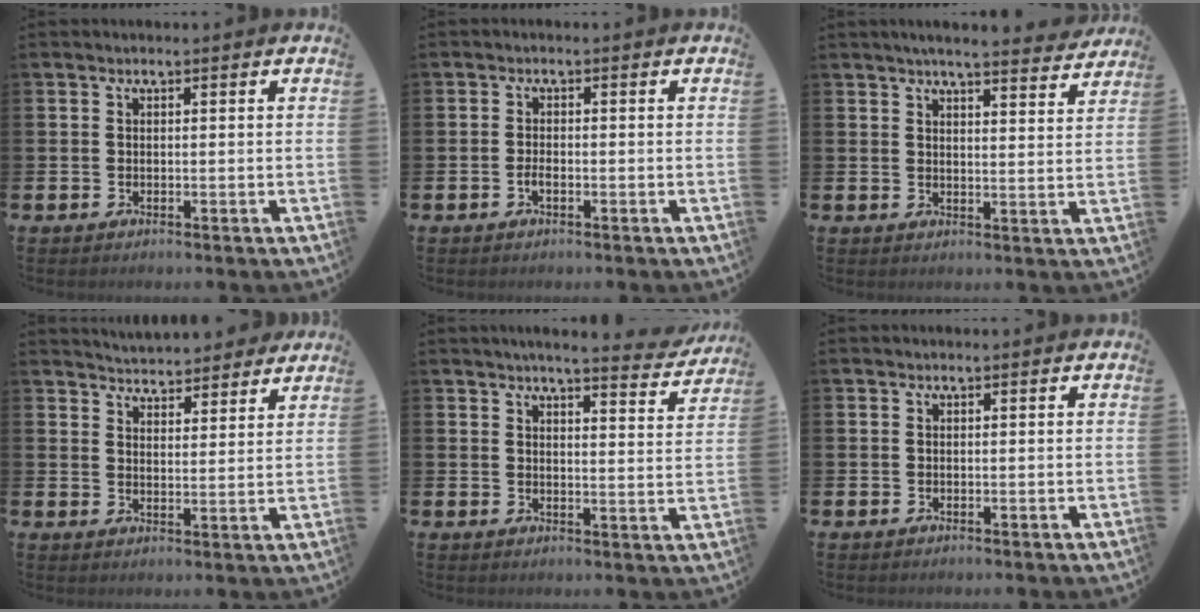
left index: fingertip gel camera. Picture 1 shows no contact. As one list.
[{"total": 1.2, "force": [-0.6, 0.4, 0.9], "torque": [-0.023, 0.001, -0.011]}, {"total": 4.9, "force": [4.7, -0.2, 1.3], "torque": [-0.025, -0.029, 0.080]}, {"total": 5.1, "force": [5.0, 0.9, -0.3], "torque": [-0.008, -0.034, 0.090]}, {"total": 4.6, "force": [4.4, -0.1, 1.3], "torque": [-0.017, -0.032, 0.071]}, {"total": 0.0}]